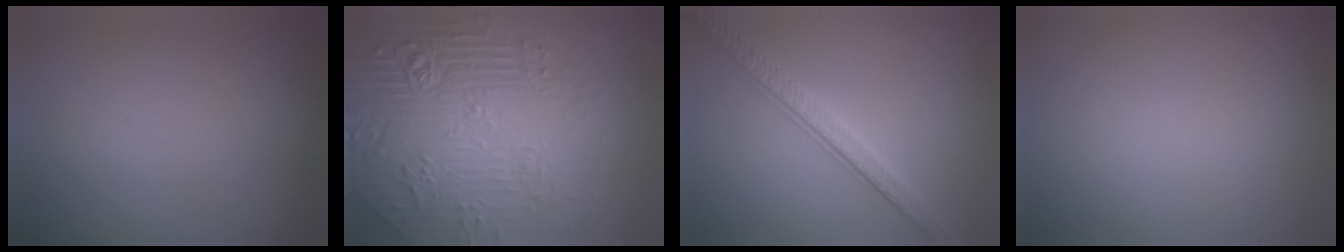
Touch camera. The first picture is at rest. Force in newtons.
{"total": 8.9, "press": 6.2, "slide": 6.4}
{"total": 3.6, "press": 3.3, "slide": 1.6}
{"total": 0.0}